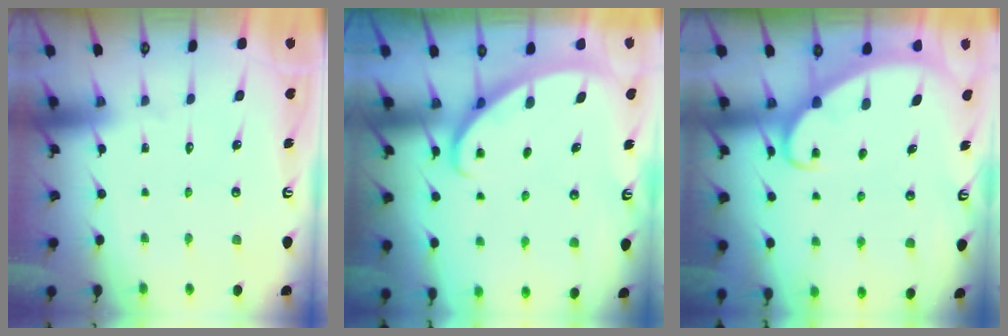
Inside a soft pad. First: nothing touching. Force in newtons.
{"total": 2.8, "press": 2.8, "slide": 0.1}
{"total": 3.0, "press": 3.0, "slide": 0.4}